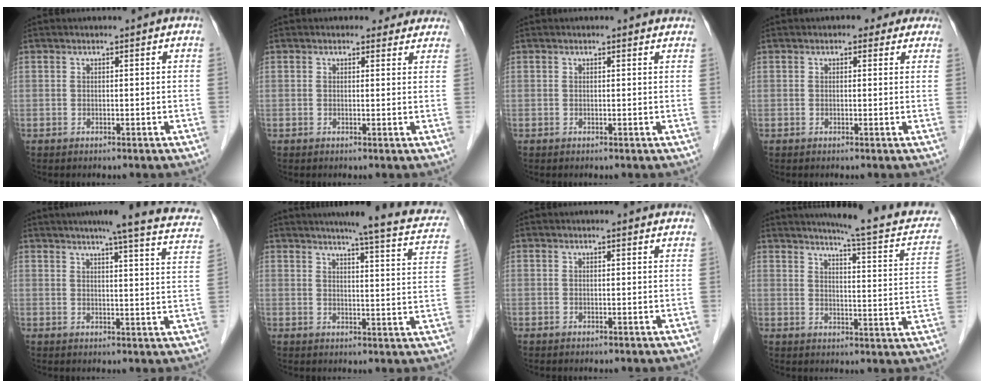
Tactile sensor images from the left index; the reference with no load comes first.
{"total": 3.5, "force": [3.1, 1.8, 0.2], "torque": [0.013, -0.001, 0.018]}
{"total": 1.5, "force": [1.4, 0.4, 0.2], "torque": [-0.009, -0.002, 0.004]}
{"total": 3.1, "force": [2.2, 2.0, 0.9], "torque": [0.003, 0.010, 0.014]}
{"total": 17.8, "force": [14.8, 1.3, 9.8], "torque": [-0.121, -0.014, 0.158]}
{"total": 15.2, "force": [12.5, 1.6, 8.5], "torque": [-0.103, -0.017, 0.128]}
{"total": 1.8, "force": [1.8, 0.4, 0.2], "torque": [-0.010, -0.003, 0.007]}
{"total": 15.9, "force": [13.8, 1.4, 7.8], "torque": [-0.093, -0.030, 0.154]}